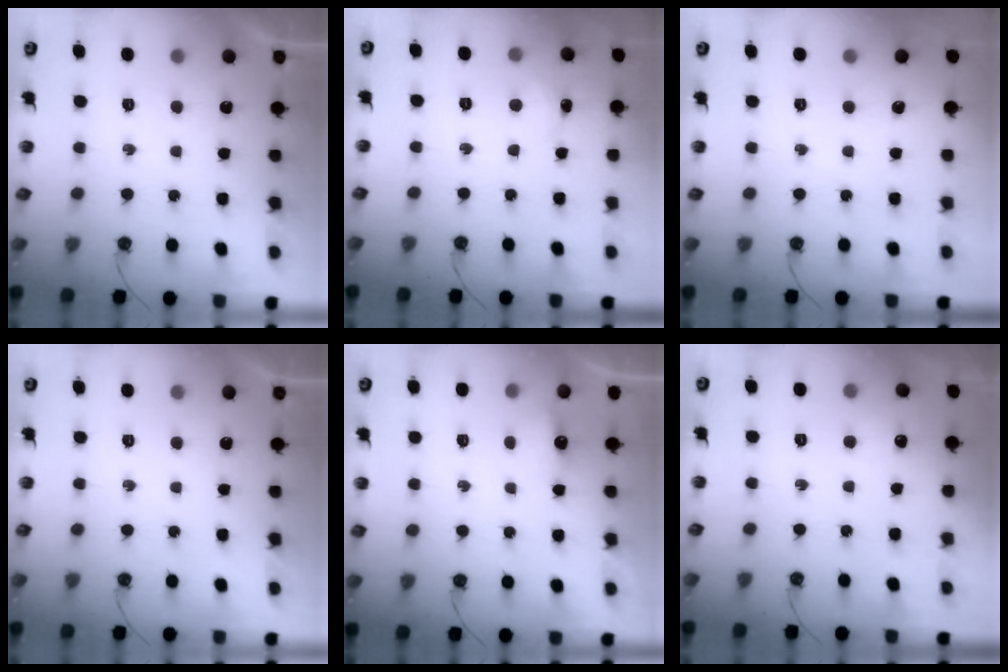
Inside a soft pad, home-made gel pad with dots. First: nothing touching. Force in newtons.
{"total": 1.7, "press": 1.6, "slide": 0.4}
{"total": 0.0}
{"total": 0.0}
{"total": 3.3, "press": 3.3, "slide": 0.4}
{"total": 4.1, "press": 4.0, "slide": 0.7}